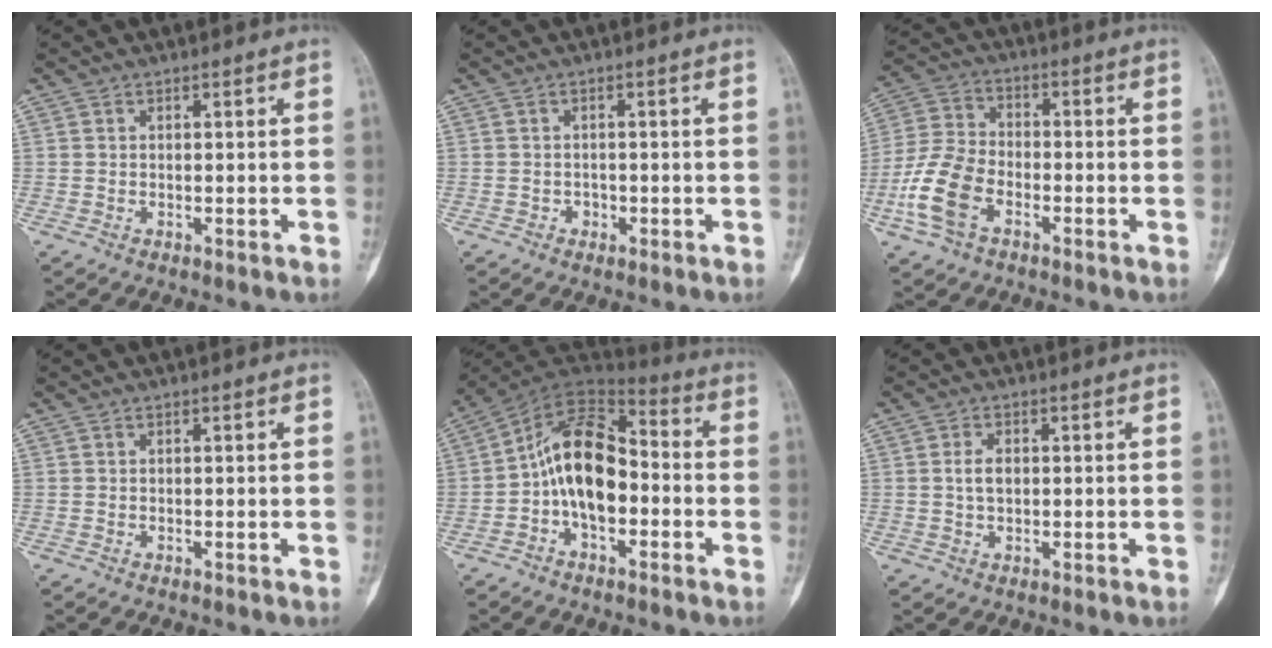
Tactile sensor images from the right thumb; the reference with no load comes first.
{"total": 1.3, "force": [-0.6, 1.1, 0.4], "torque": [0.000, 0.005, -0.009]}
{"total": 11.2, "force": [-4.4, 6.9, 7.6], "torque": [-0.164, 0.022, -0.090]}
{"total": 0.0}
{"total": 14.7, "force": [-2.5, 8.7, 11.6], "torque": [-0.182, 0.051, -0.052]}
{"total": 3.1, "force": [0.3, 1.9, 2.4], "torque": [-0.043, 0.003, 0.006]}